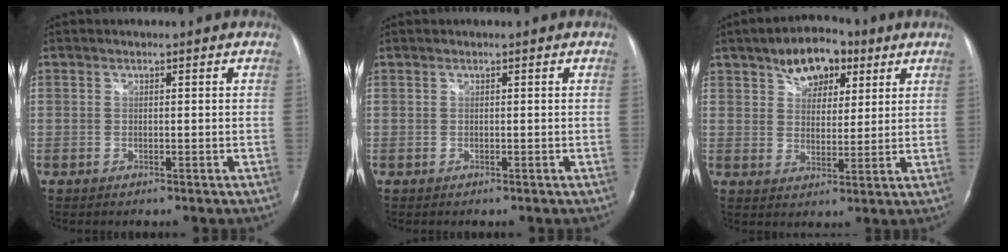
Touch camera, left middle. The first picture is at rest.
{"total": 0.0}
{"total": 8.4, "force": [4.7, 4.8, 5.1], "torque": [-0.078, 0.018, 0.076]}